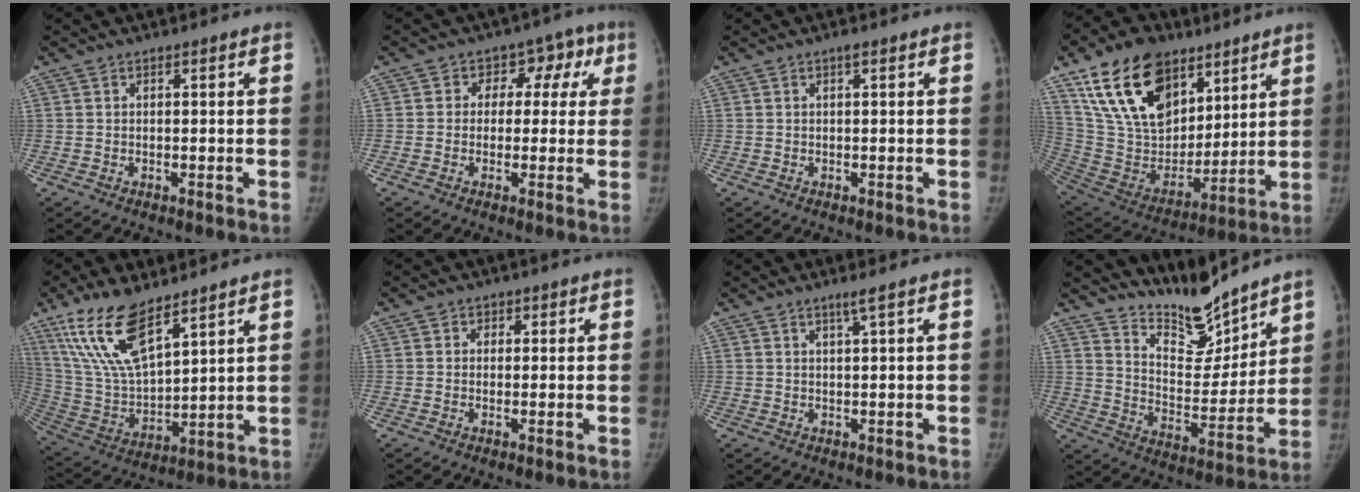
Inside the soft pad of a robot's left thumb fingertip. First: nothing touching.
{"total": 7.8, "force": [1.7, 6.4, 4.0], "torque": [0.007, 0.022, 0.008]}
{"total": 0.7, "force": [0.4, 0.1, 0.6], "torque": [-0.011, 0.003, 0.005]}
{"total": 25.3, "force": [14.5, 15.1, 14.2], "torque": [-0.238, -0.037, 0.270]}
{"total": 16.5, "force": [10.6, 5.8, 11.2], "torque": [-0.207, -0.048, 0.220]}
{"total": 1.5, "force": [0.4, 1.5, 0.3], "torque": [0.012, 0.002, -0.001]}
{"total": 1.7, "force": [1.1, -0.4, 1.2], "torque": [-0.027, -0.008, 0.023]}
{"total": 12.5, "force": [11.5, 3.0, 3.7], "torque": [-0.026, -0.092, 0.211]}